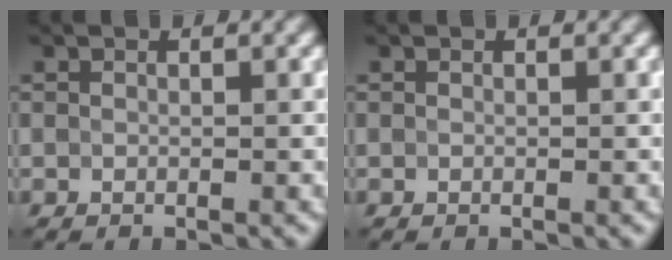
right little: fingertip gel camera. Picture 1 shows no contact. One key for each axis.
{"total": 0.0}